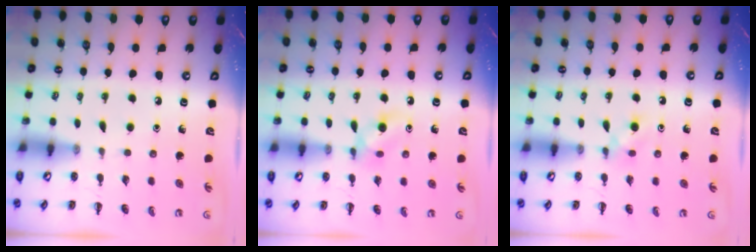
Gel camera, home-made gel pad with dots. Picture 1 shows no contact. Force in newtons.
{"total": 5.9, "press": 5.6, "slide": 1.7}
{"total": 2.9, "press": 2.7, "slide": 1.1}